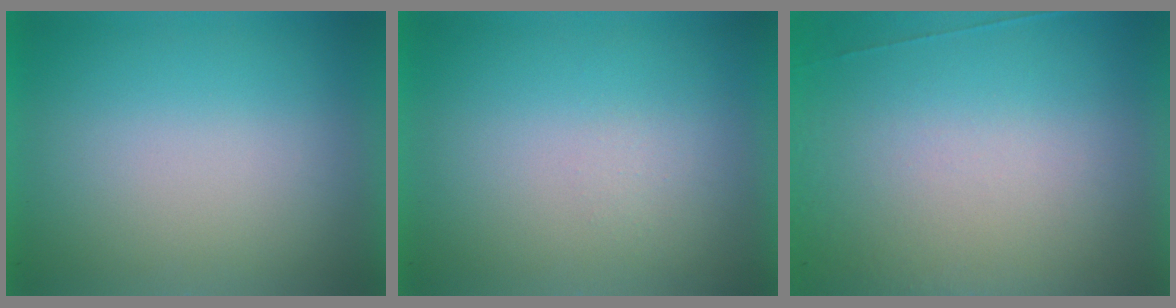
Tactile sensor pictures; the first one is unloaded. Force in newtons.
{"total": 1.3}
{"total": 7.5}